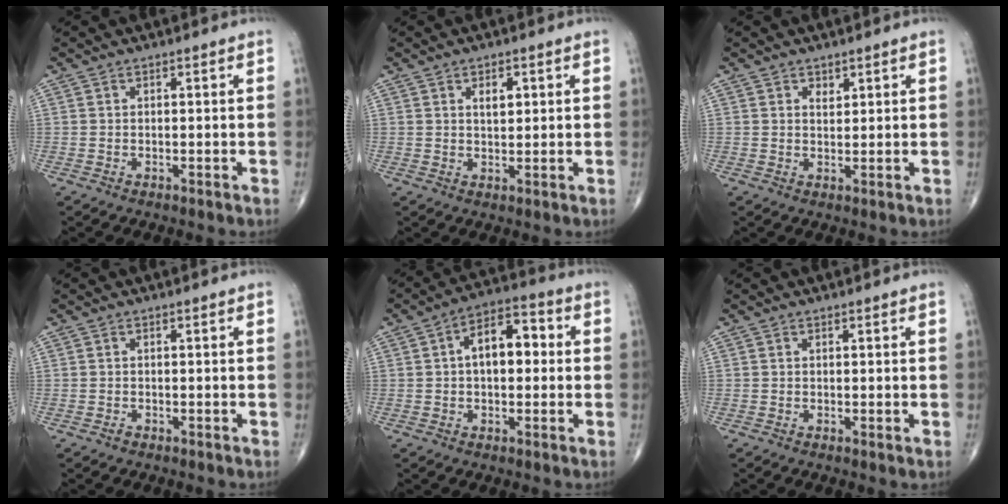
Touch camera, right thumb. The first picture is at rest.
{"total": 3.2, "force": [1.2, 1.8, 2.4], "torque": [-0.027, -0.005, 0.018]}
{"total": 1.7, "force": [1.1, 1.1, 0.8], "torque": [-0.003, -0.007, 0.017]}
{"total": 0.8, "force": [-0.6, 0.5, 0.3], "torque": [-0.004, 0.002, -0.013]}
{"total": 10.1, "force": [1.0, 5.8, 8.2], "torque": [-0.109, 0.028, 0.007]}
{"total": 0.7, "force": [-0.1, 0.2, 0.6], "torque": [-0.015, -0.003, -0.005]}